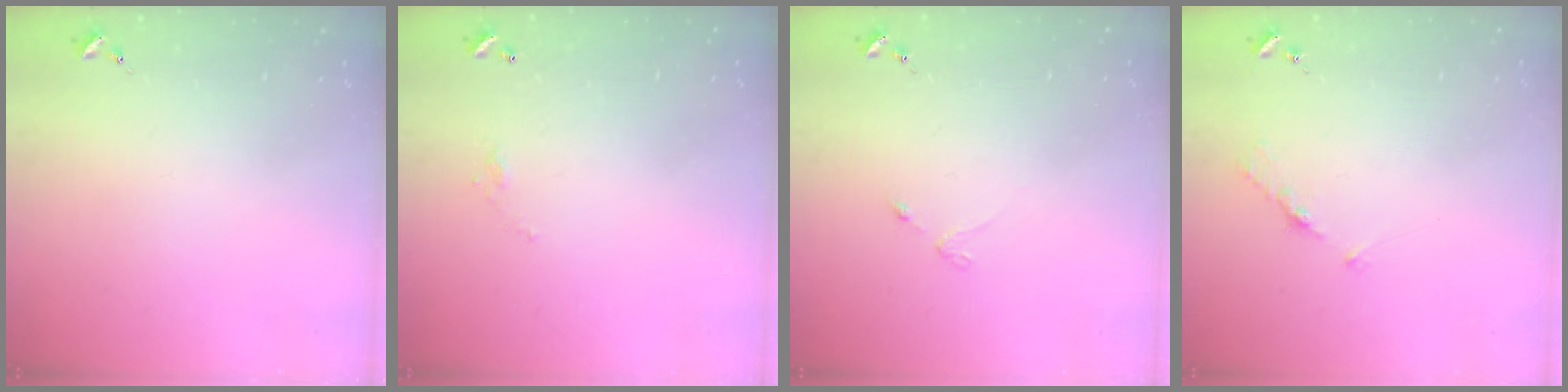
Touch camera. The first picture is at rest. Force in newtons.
{"total": 3.2, "press": 3.2, "slide": 0.0}
{"total": 2.3, "press": 2.3, "slide": 0.3}
{"total": 4.3, "press": 4.2, "slide": 0.5}